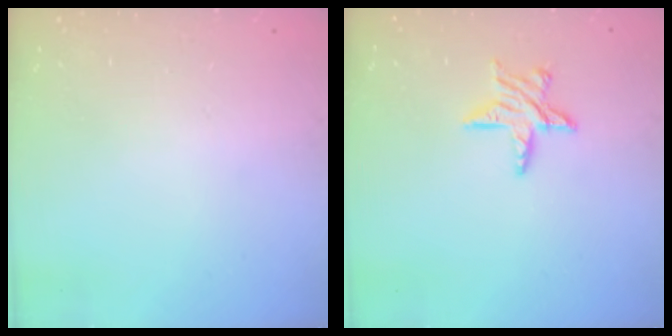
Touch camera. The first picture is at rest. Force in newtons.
{"total": 8.7, "press": 8.7, "slide": 0.7}